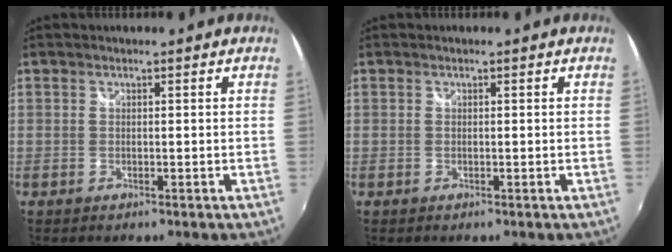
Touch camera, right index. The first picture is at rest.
{"total": 0.0}